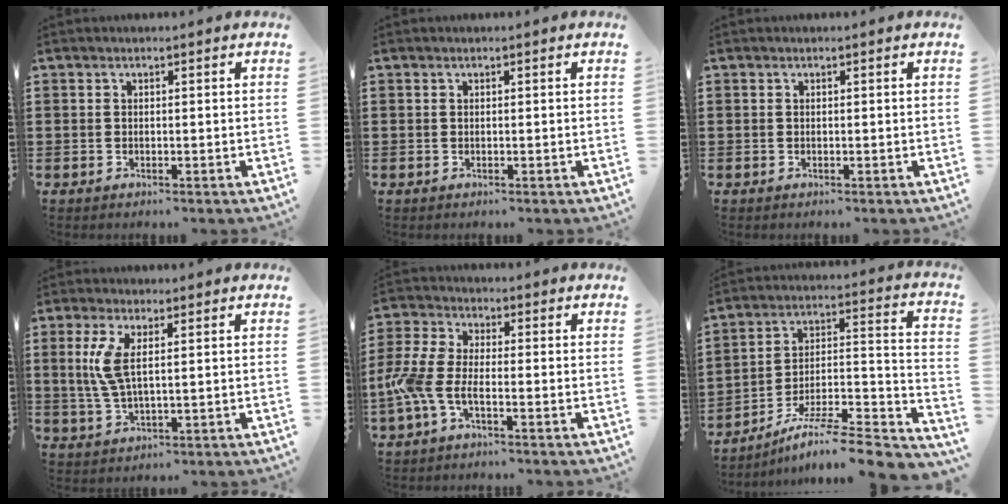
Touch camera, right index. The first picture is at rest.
{"total": 0.0}
{"total": 0.0}
{"total": 5.5, "force": [1.3, 1.8, 5.0], "torque": [-0.131, -0.008, 0.012]}
{"total": 6.5, "force": [-2.8, 2.4, 5.3], "torque": [-0.147, -0.015, -0.061]}
{"total": 8.2, "force": [-6.4, 0.8, 5.1], "torque": [-0.074, 0.004, -0.126]}